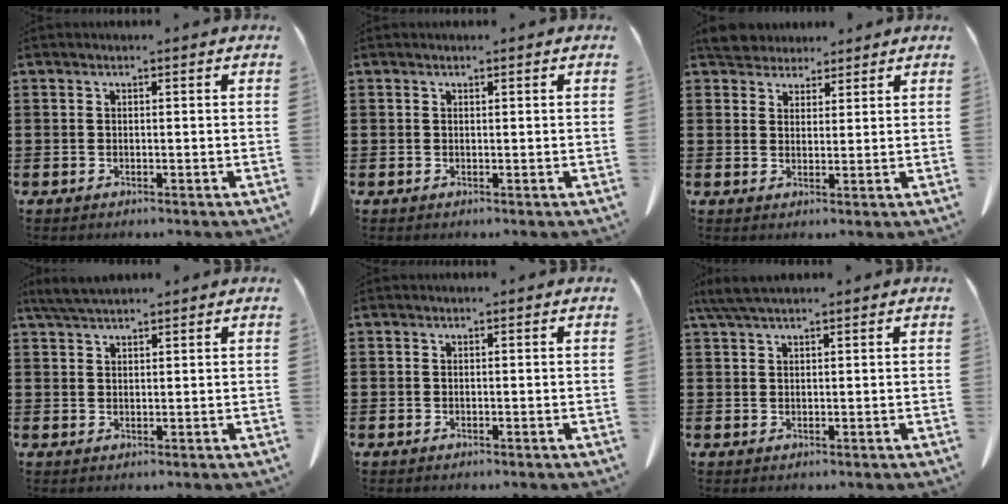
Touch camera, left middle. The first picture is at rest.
{"total": 0.0}
{"total": 4.7, "force": [4.4, 1.6, 0.7], "torque": [-0.031, -0.006, 0.084]}
{"total": 3.4, "force": [2.9, 0.6, 1.6], "torque": [-0.040, -0.001, 0.055]}
{"total": 0.0}
{"total": 3.4, "force": [2.6, 0.5, 2.2], "torque": [-0.049, 0.001, 0.049]}